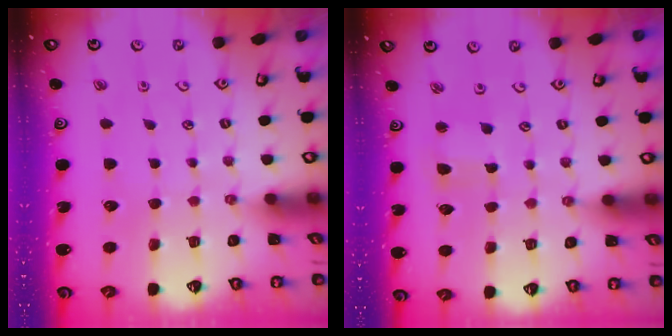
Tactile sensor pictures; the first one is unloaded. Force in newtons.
{"total": 2.7, "press": 2.6, "slide": 0.4}